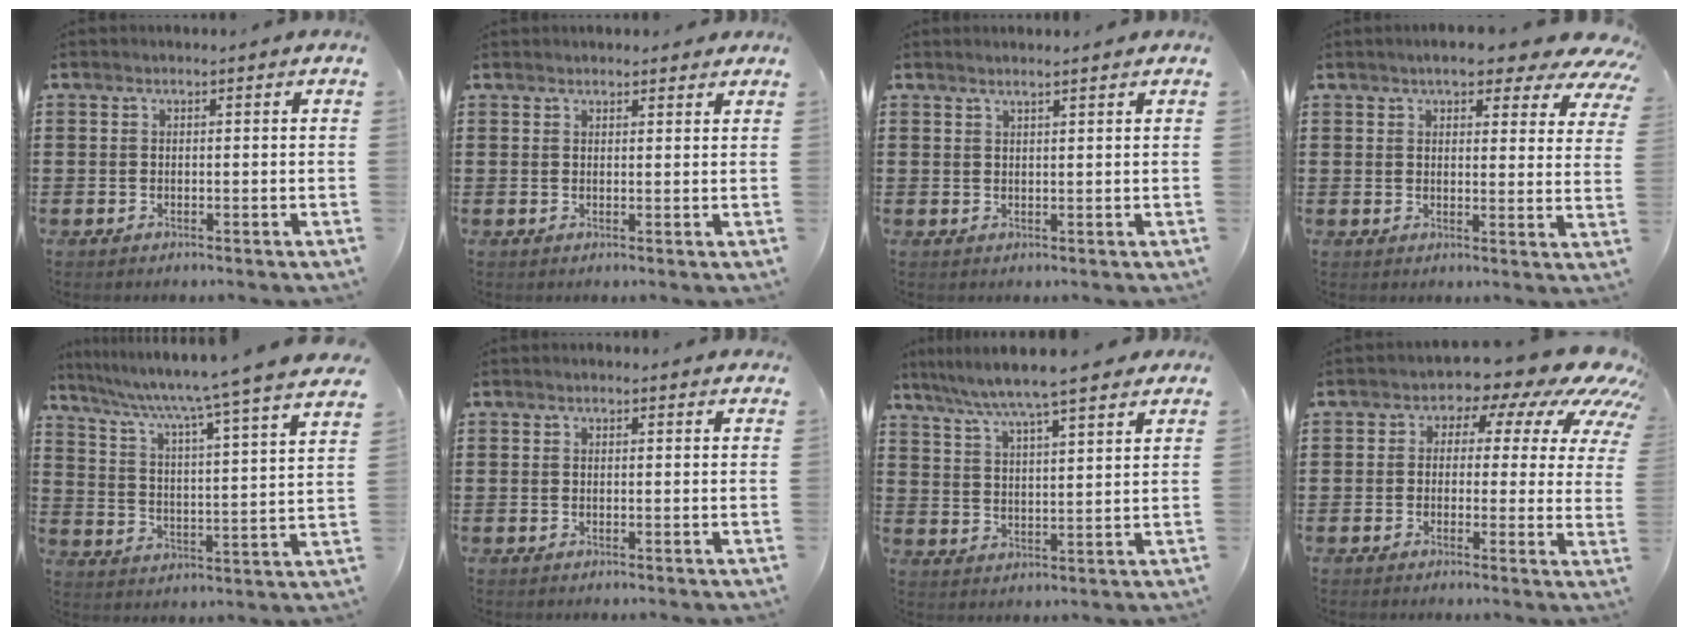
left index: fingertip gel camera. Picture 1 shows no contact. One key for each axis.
{"total": 1.6, "fx": 1.6, "fy": 0.3, "fz": 0.2, "tx": -0.007, "ty": 0.003, "tz": 0.031}
{"total": 1.6, "fx": 1.5, "fy": -0.2, "fz": 0.7, "tx": -0.014, "ty": -0.001, "tz": 0.028}
{"total": 6.6, "fx": 5.4, "fy": 1.6, "fz": 3.5, "tx": -0.060, "ty": -0.018, "tz": 0.090}
{"total": 6.5, "fx": 5.5, "fy": -1.3, "fz": 3.3, "tx": -0.089, "ty": -0.056, "tz": 0.078}
{"total": 0.7, "fx": 0.7, "fy": 0.2, "fz": 0.2, "tx": -0.005, "ty": 0.001, "tz": 0.013}
{"total": 6.4, "fx": 5.7, "fy": -0.1, "fz": 2.9, "tx": -0.078, "ty": -0.027, "tz": 0.096}
{"total": 7.0, "fx": 4.9, "fy": 3.6, "fz": 3.5, "tx": -0.059, "ty": -0.049, "tz": 0.073}